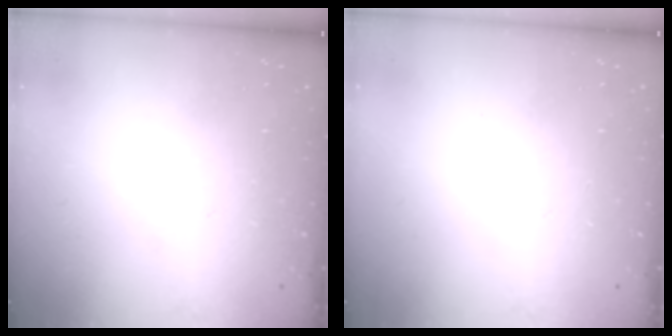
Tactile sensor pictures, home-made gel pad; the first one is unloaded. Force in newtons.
{"total": 0.0}